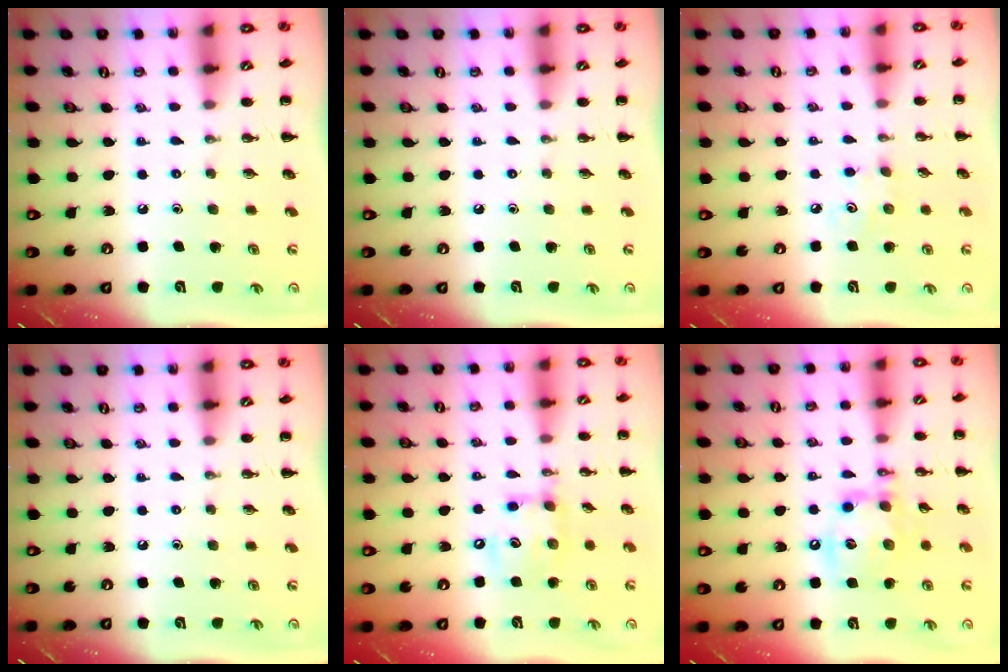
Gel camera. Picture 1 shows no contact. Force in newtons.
{"total": 0.0}
{"total": 3.7, "press": 3.6, "slide": 1.0}
{"total": 0.0}
{"total": 11.1, "press": 11.0, "slide": 1.3}
{"total": 13.6, "press": 13.5, "slide": 1.9}